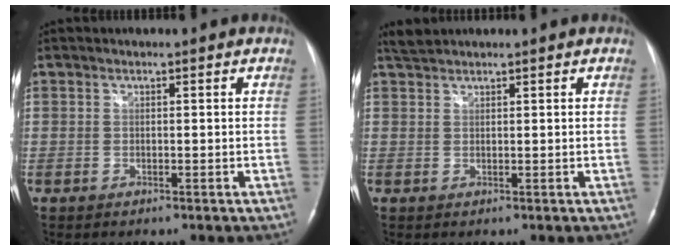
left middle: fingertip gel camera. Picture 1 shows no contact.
{"total": 1.8, "force": [1.8, 0.1, 0.2], "torque": [-0.011, 0.013, 0.039]}